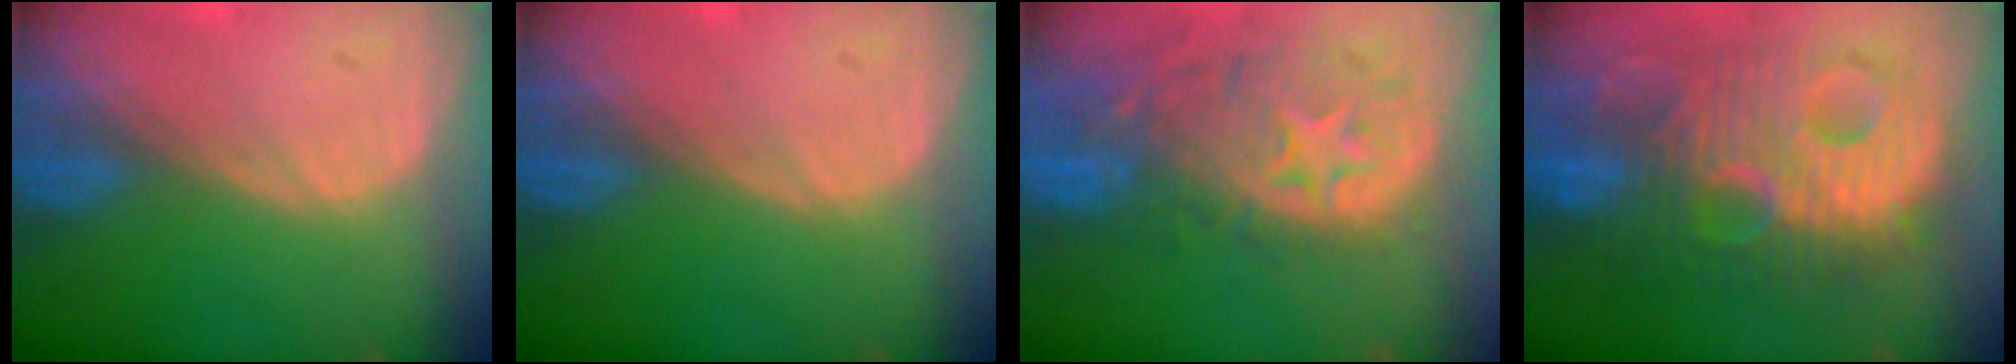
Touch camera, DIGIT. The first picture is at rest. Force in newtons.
{"total": 0.0}
{"total": 12.3, "press": 10.5, "slide": 6.5}
{"total": 13.0, "press": 13.0, "slide": 1.0}